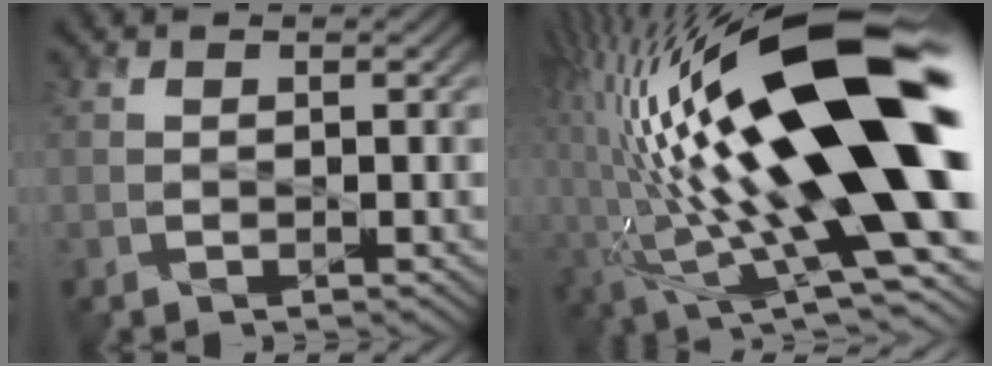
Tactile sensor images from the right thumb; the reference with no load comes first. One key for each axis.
{"total": 23.4, "fx": 1.2, "fy": 8.1, "fz": 21.9, "tx": -0.394, "ty": -0.012, "tz": 0.016}